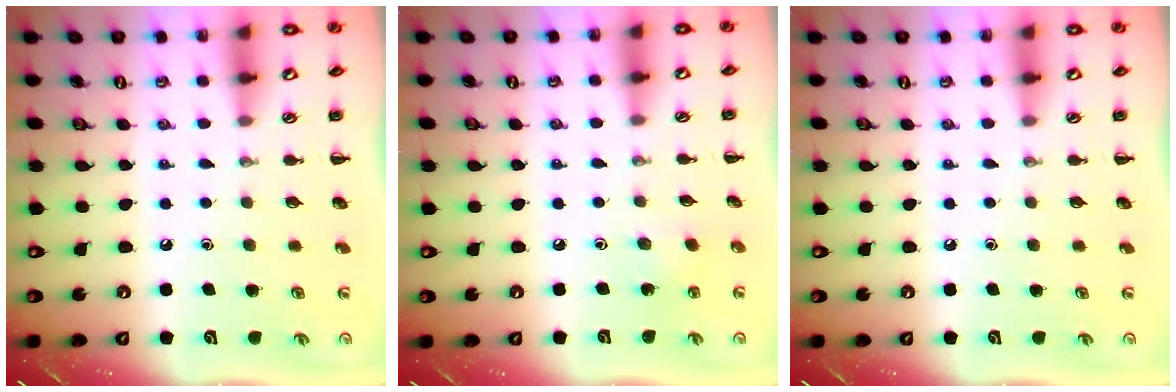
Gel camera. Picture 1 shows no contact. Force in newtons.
{"total": 2.1, "press": 2.0, "slide": 0.6}
{"total": 0.0}